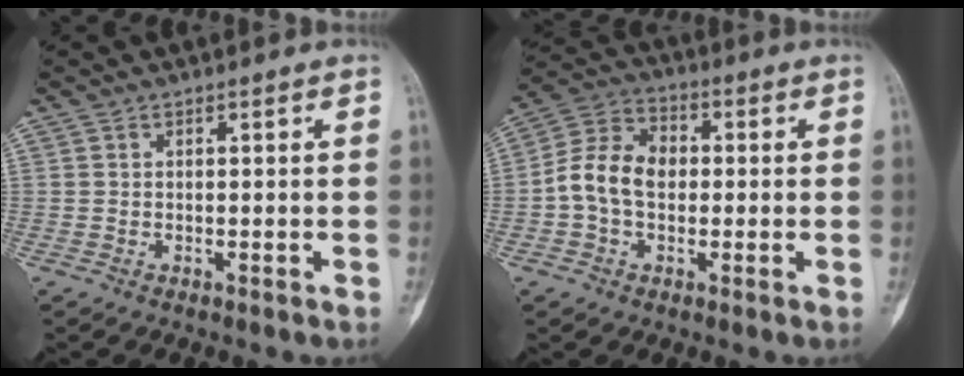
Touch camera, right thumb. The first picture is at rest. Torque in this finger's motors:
{"motor_torque": [0.03, 0.21, 0.50, -0.39, 0.05]}